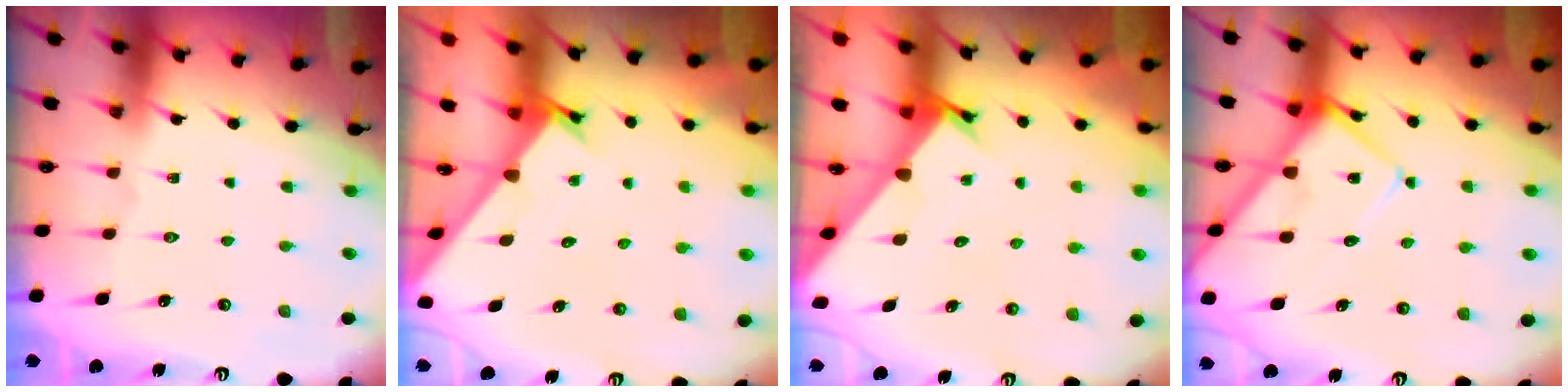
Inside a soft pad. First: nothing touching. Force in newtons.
{"total": 1.6, "press": 1.6, "slide": 0.1}
{"total": 2.3, "press": 2.3, "slide": 0.0}
{"total": 9.3, "press": 9.2, "slide": 1.0}